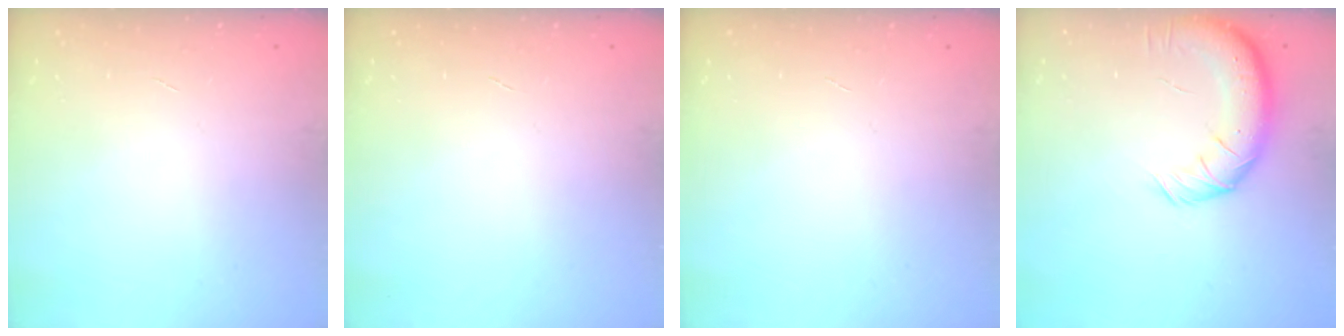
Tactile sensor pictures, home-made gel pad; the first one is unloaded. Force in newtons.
{"total": 0.0}
{"total": 0.0}
{"total": 13.5, "press": 13.1, "slide": 3.0}